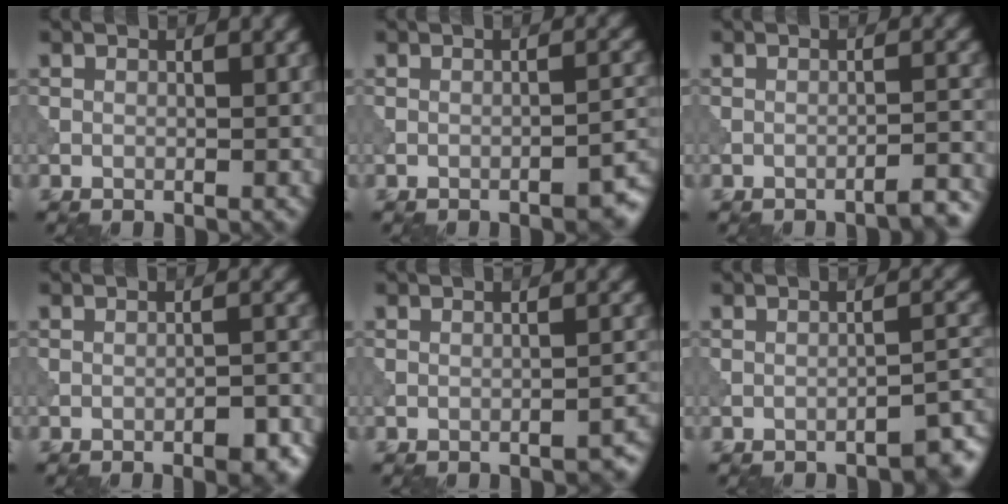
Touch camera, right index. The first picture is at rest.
{"total": 3.0, "force": [-2.1, 0.7, 2.1], "torque": [-0.024, 0.008, -0.032]}
{"total": 2.7, "force": [-2.2, 0.4, 1.4], "torque": [-0.010, 0.010, -0.038]}
{"total": 3.4, "force": [-2.2, 0.9, 2.5], "torque": [-0.042, 0.006, -0.029]}
{"total": 2.1, "force": [-1.9, 0.4, 0.9], "torque": [-0.003, 0.008, -0.025]}
{"total": 2.8, "force": [-2.3, 0.5, 1.5], "torque": [-0.012, 0.013, -0.038]}